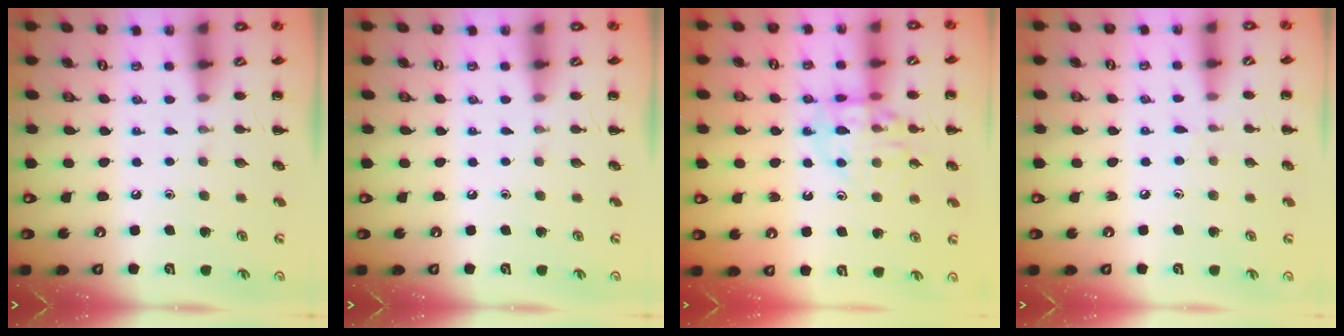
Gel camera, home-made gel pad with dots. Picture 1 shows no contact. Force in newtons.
{"total": 0.0}
{"total": 12.3, "press": 12.1, "slide": 1.7}
{"total": 3.8, "press": 3.4, "slide": 1.7}